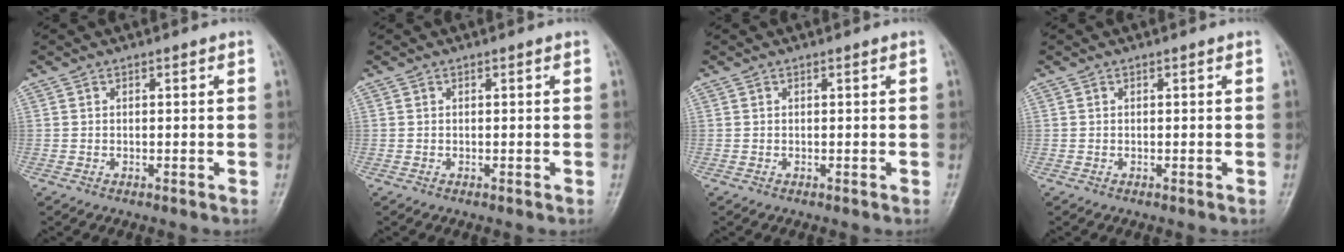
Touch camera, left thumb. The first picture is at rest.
{"total": 0.0}
{"total": 0.0}
{"total": 0.0}